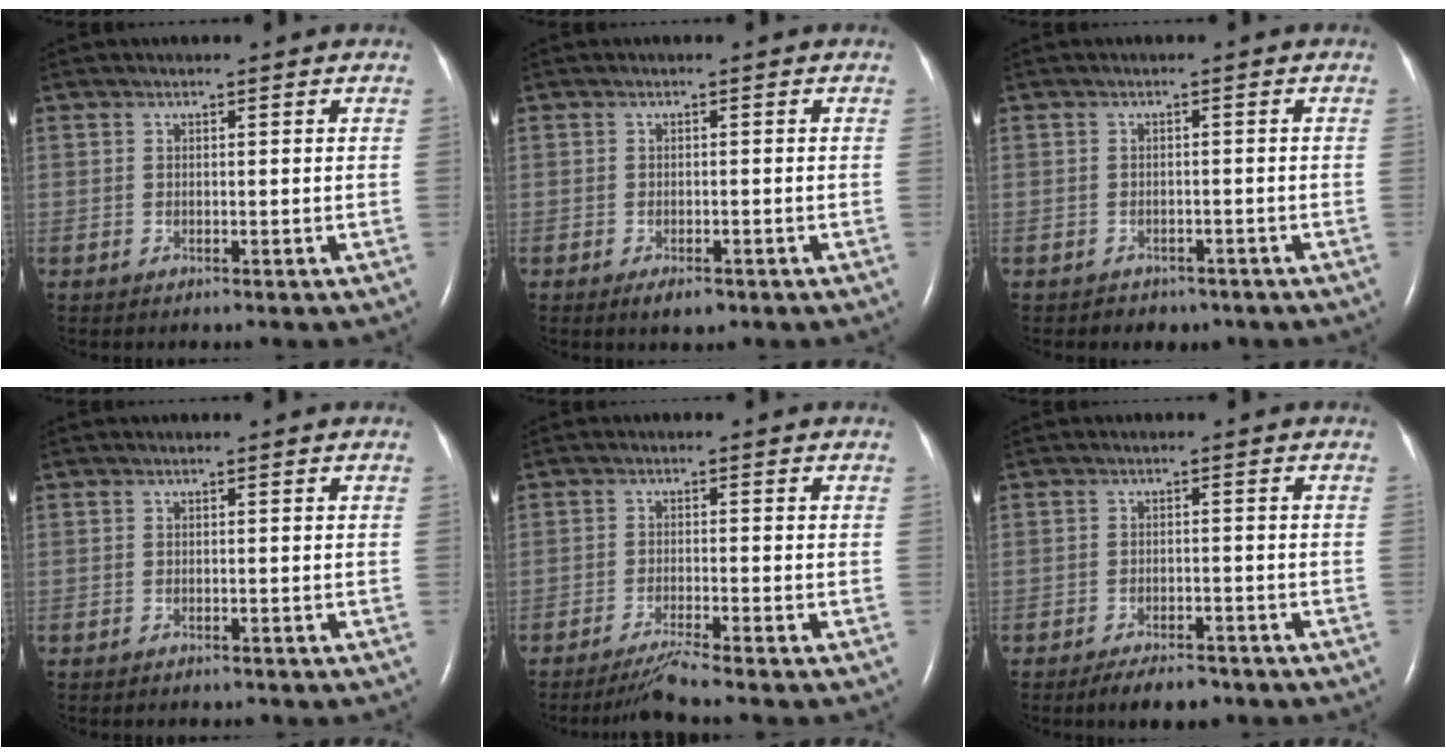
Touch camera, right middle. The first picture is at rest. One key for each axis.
{"total": 2.3, "fx": -1.4, "fy": 0.9, "fz": 1.6, "tx": -0.028, "ty": -0.002, "tz": -0.017}
{"total": 3.0, "fx": -2.3, "fy": 1.9, "fz": 0.1, "tx": -0.009, "ty": 0.008, "tz": -0.028}
{"total": 0.8, "fx": -0.7, "fy": 0.2, "fz": 0.1, "tx": -0.007, "ty": -0.002, "tz": -0.010}
{"total": 3.7, "fx": -3.1, "fy": -1.6, "fz": 1.2, "tx": -0.035, "ty": -0.018, "tz": -0.062}
{"total": 4.8, "fx": -3.9, "fy": 1.7, "fz": 2.4, "tx": -0.039, "ty": -0.003, "tz": -0.058}